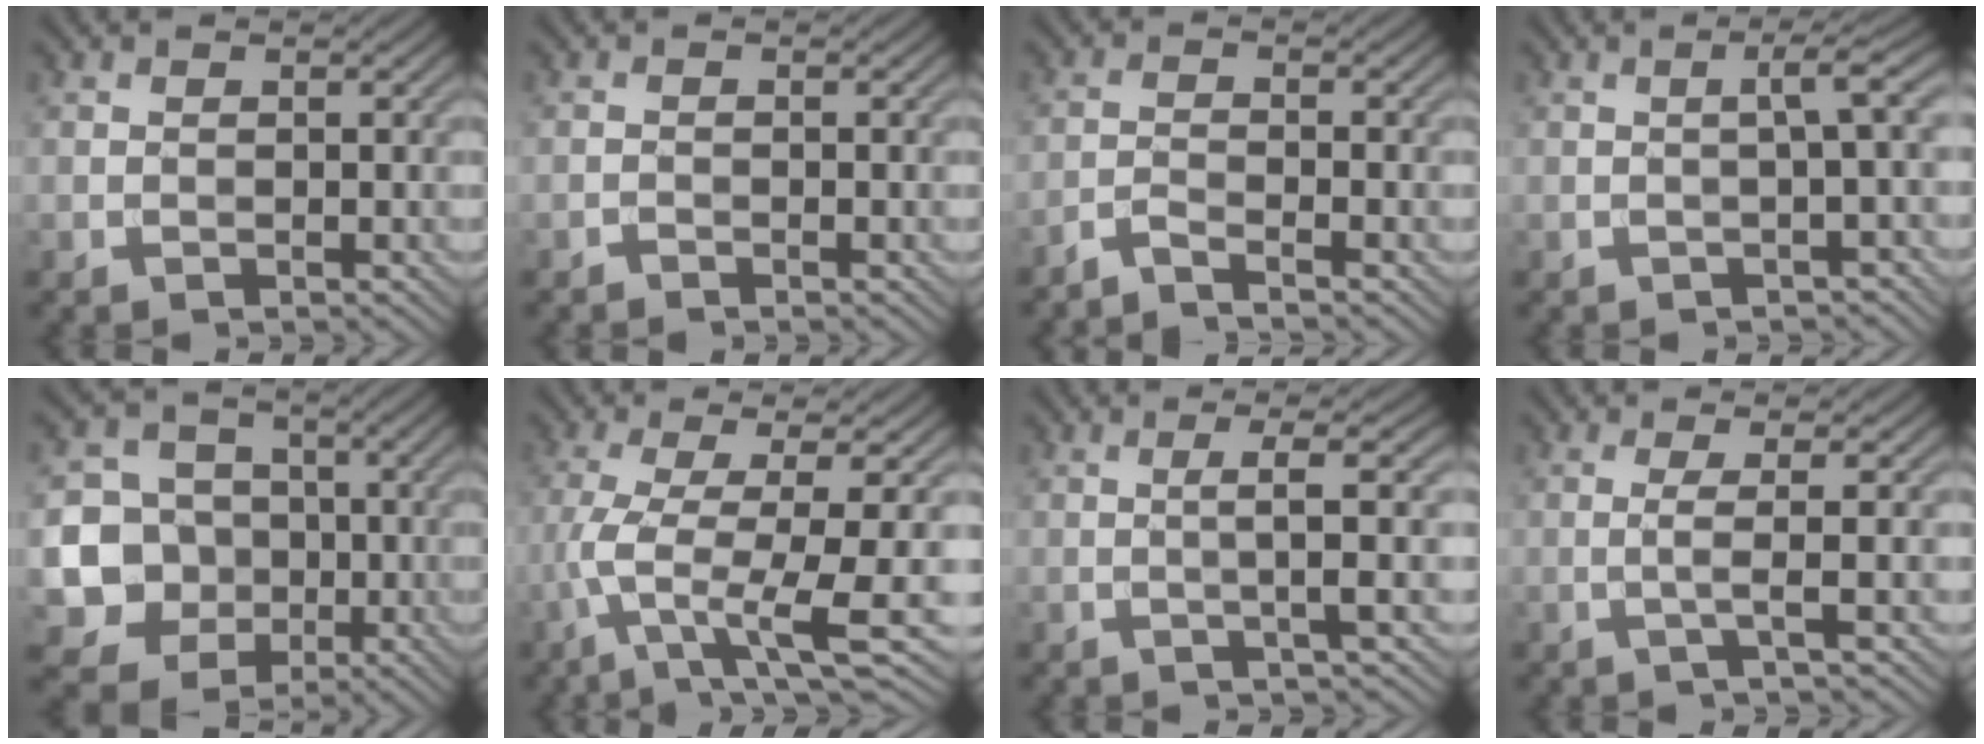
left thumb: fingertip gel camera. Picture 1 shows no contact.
{"total": 0.6, "force": [-0.6, 0.0, 0.2], "torque": [-0.002, 0.001, -0.014]}
{"total": 2.4, "force": [-2.1, 0.2, 1.2], "torque": [-0.020, -0.003, -0.057]}
{"total": 3.2, "force": [0.0, 0.3, 3.2], "torque": [-0.044, 0.017, -0.006]}
{"total": 11.0, "force": [-2.4, 10.2, 3.5], "torque": [-0.100, -0.015, -0.073]}
{"total": 8.1, "force": [-1.3, 1.4, 7.9], "torque": [-0.151, 0.002, -0.029]}
{"total": 3.7, "force": [0.3, 0.1, 3.7], "torque": [-0.064, 0.012, -0.004]}
{"total": 2.5, "force": [0.1, 0.1, 2.5], "torque": [-0.050, 0.004, -0.013]}